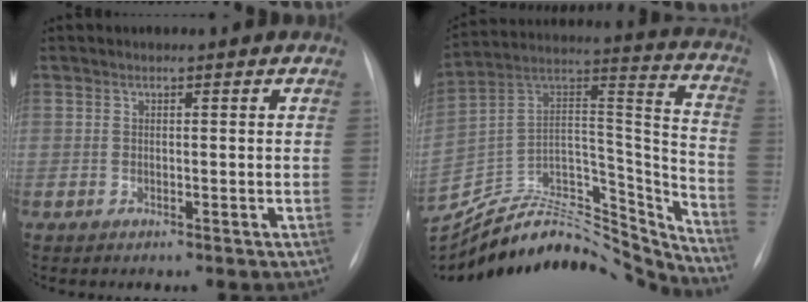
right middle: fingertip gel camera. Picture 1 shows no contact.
{"total": 32.4, "force": [-30.1, 7.5, 9.5], "torque": [-0.165, 0.017, -0.457]}